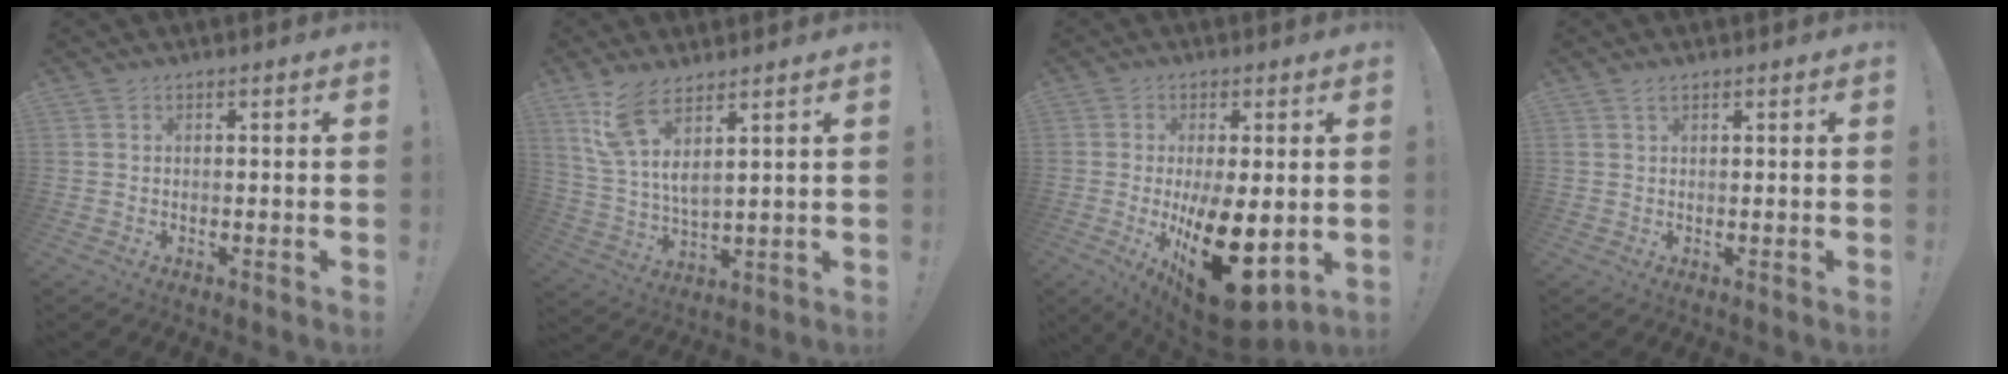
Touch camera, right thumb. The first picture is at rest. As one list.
[{"total": 11.0, "force": [7.5, 2.6, 7.6], "torque": [-0.141, -0.044, 0.136]}, {"total": 20.7, "force": [-4.2, 9.0, 18.1], "torque": [-0.284, -0.001, -0.043]}, {"total": 1.1, "force": [0.8, 0.3, 0.7], "torque": [-0.013, 0.000, 0.014]}]